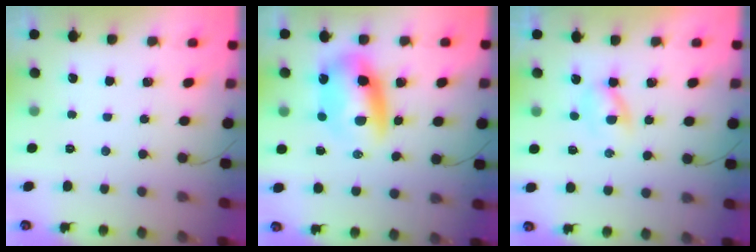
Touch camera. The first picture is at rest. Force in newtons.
{"total": 10.3, "press": 9.9, "slide": 2.9}
{"total": 2.7, "press": 2.5, "slide": 1.1}